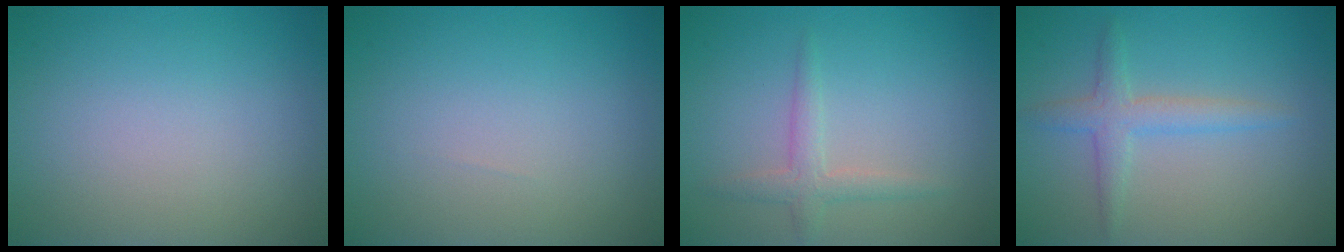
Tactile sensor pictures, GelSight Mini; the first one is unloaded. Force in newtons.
{"total": 0.0}
{"total": 1.9, "press": 1.9, "slide": 0.1}
{"total": 2.5, "press": 2.5, "slide": 0.0}